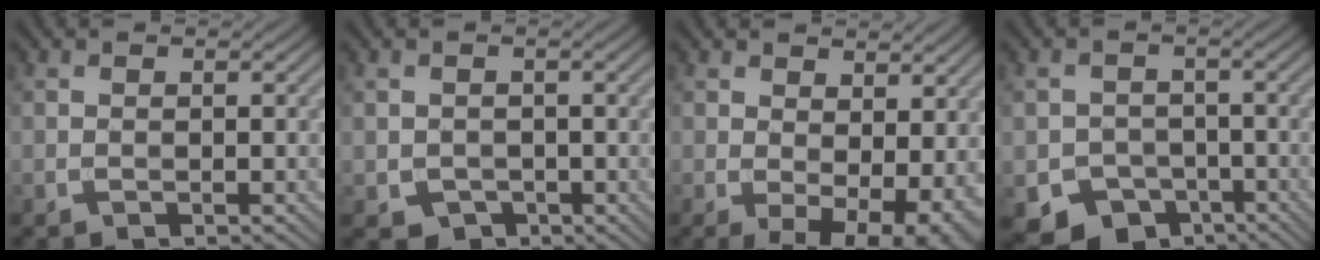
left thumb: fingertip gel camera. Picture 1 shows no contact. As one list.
[{"total": 2.5, "force": [-0.8, 2.2, 0.8], "torque": [-0.024, -0.011, -0.015]}, {"total": 8.5, "force": [-0.2, 4.7, 7.1], "torque": [-0.109, -0.019, 0.012]}, {"total": 7.1, "force": [-4.2, 5.3, 2.3], "torque": [-0.039, -0.017, -0.073]}]